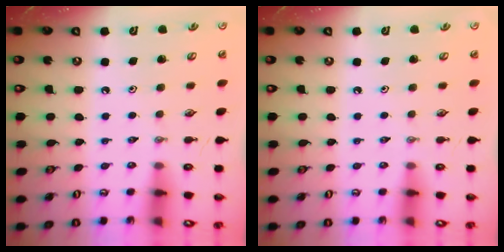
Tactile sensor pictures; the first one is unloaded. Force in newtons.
{"total": 0.0}